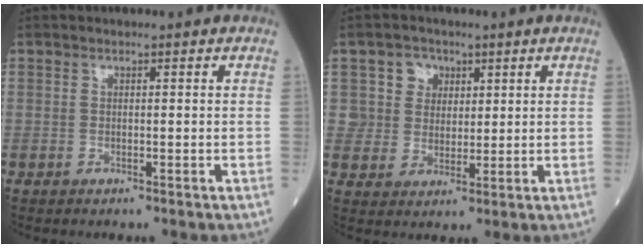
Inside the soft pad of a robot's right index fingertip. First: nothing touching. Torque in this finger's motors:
{"motor_torque": [0.02, 0.07, 0.01, 0.00]}